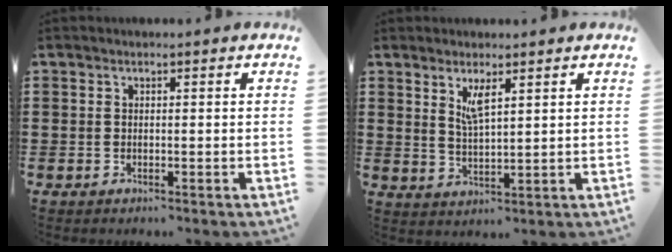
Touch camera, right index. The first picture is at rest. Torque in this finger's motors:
{"motor_torque": [0.08, 0.11, 0.36, 0.05]}